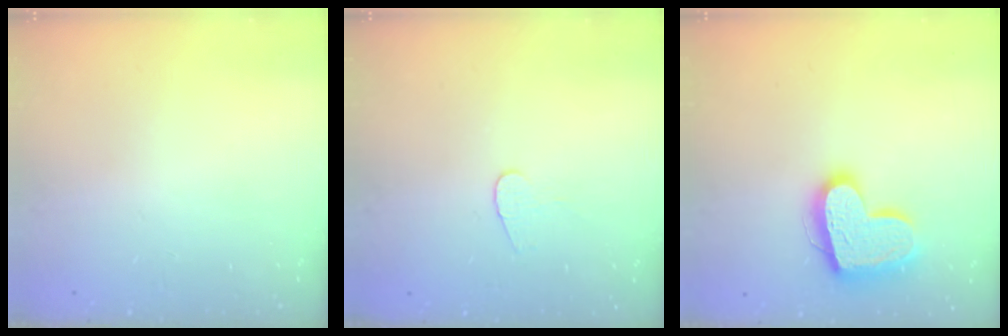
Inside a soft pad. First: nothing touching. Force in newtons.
{"total": 4.7, "press": 4.6, "slide": 0.4}
{"total": 17.5, "press": 17.4, "slide": 1.6}